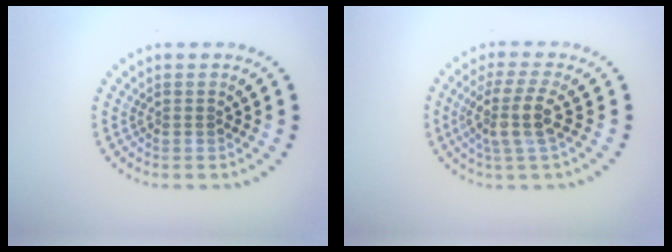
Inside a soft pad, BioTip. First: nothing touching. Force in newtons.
{"total": 3.6, "press": 2.9, "slide": 2.1}